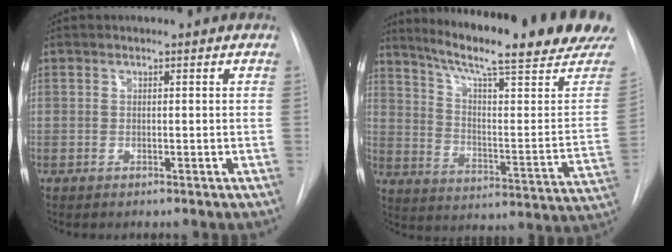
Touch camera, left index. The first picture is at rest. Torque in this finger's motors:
{"motor_torque": [0.47, -0.52, 0.53, 0.14]}